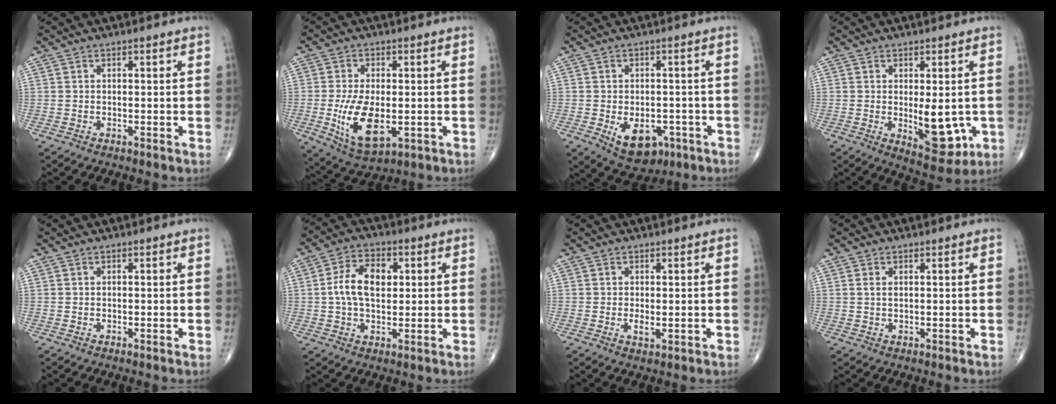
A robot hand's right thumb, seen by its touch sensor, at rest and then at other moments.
{"total": 11.6, "force": [-2.0, 5.8, 9.8], "torque": [-0.175, -0.014, -0.021]}
{"total": 10.4, "force": [-4.2, 6.6, 6.8], "torque": [-0.078, 0.014, -0.050]}
{"total": 9.0, "force": [-1.1, 4.1, 7.9], "torque": [-0.079, -0.018, -0.002]}
{"total": 0.0}
{"total": 9.1, "force": [1.2, 5.5, 7.1], "torque": [-0.121, 0.011, 0.018]}
{"total": 1.6, "force": [-0.1, 0.6, 1.5], "torque": [-0.024, -0.006, 0.002]}
{"total": 1.1, "force": [0.4, 0.5, 0.9], "torque": [-0.022, 0.003, 0.009]}